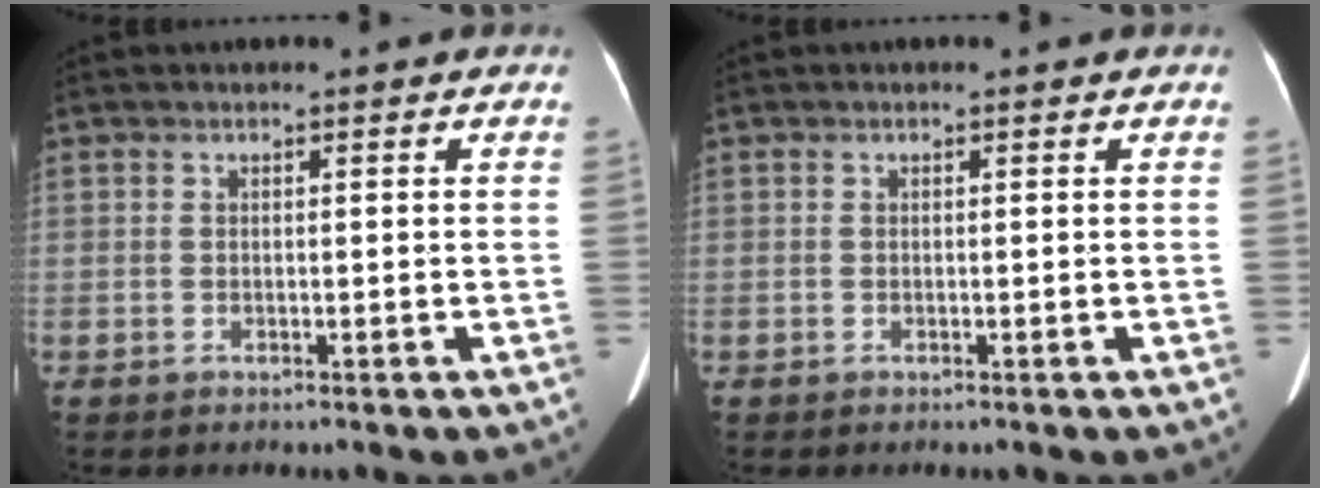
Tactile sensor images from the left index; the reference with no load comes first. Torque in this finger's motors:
{"motor_torque": [-0.11, -0.03, -0.01, -0.01]}